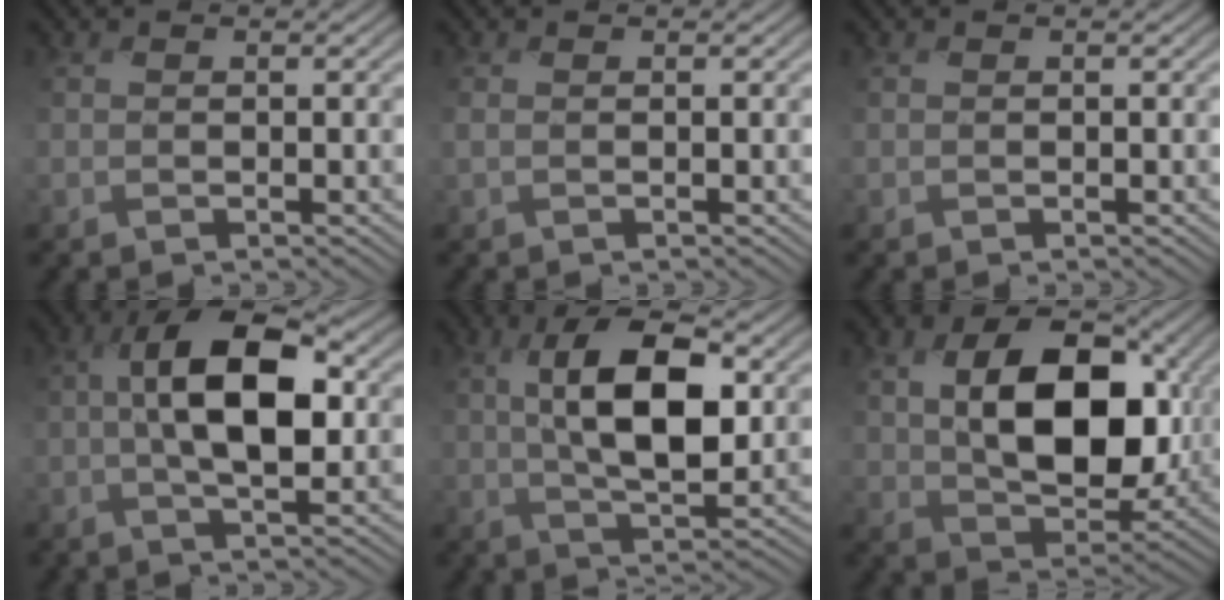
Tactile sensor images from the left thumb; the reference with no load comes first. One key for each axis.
{"total": 0.8, "fx": 0.1, "fy": 0.2, "fz": 0.8, "tx": -0.023, "ty": 0.002, "tz": 0.000}
{"total": 0.0}
{"total": 10.4, "fx": 0.2, "fy": 3.9, "fz": 9.6, "tx": -0.170, "ty": 0.015, "tz": -0.006}
{"total": 10.9, "fx": 1.7, "fy": 4.4, "fz": 9.8, "tx": -0.181, "ty": 0.005, "tz": 0.027}
{"total": 13.0, "fx": 2.2, "fy": 8.1, "fz": 9.9, "tx": -0.177, "ty": -0.004, "tz": 0.043}